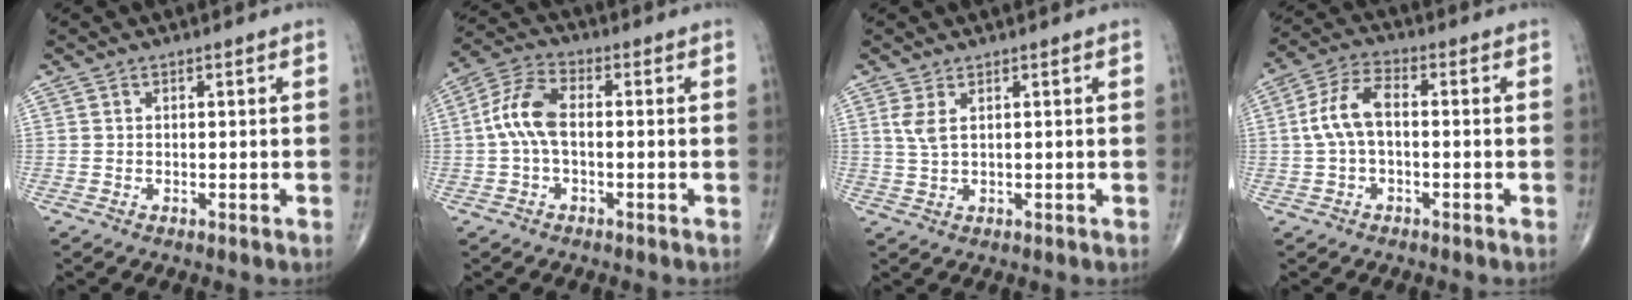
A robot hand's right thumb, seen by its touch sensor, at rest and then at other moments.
{"total": 7.9, "force": [-0.4, 4.1, 6.8], "torque": [-0.149, 0.025, -0.015]}
{"total": 2.7, "force": [1.1, 1.0, 2.3], "torque": [-0.058, -0.001, 0.030]}
{"total": 7.7, "force": [-0.1, 3.9, 6.6], "torque": [-0.140, 0.027, -0.008]}